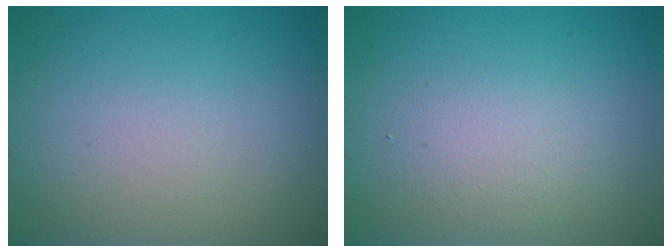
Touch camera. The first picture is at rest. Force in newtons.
{"total": 2.1, "press": 2.1, "slide": 0.0}